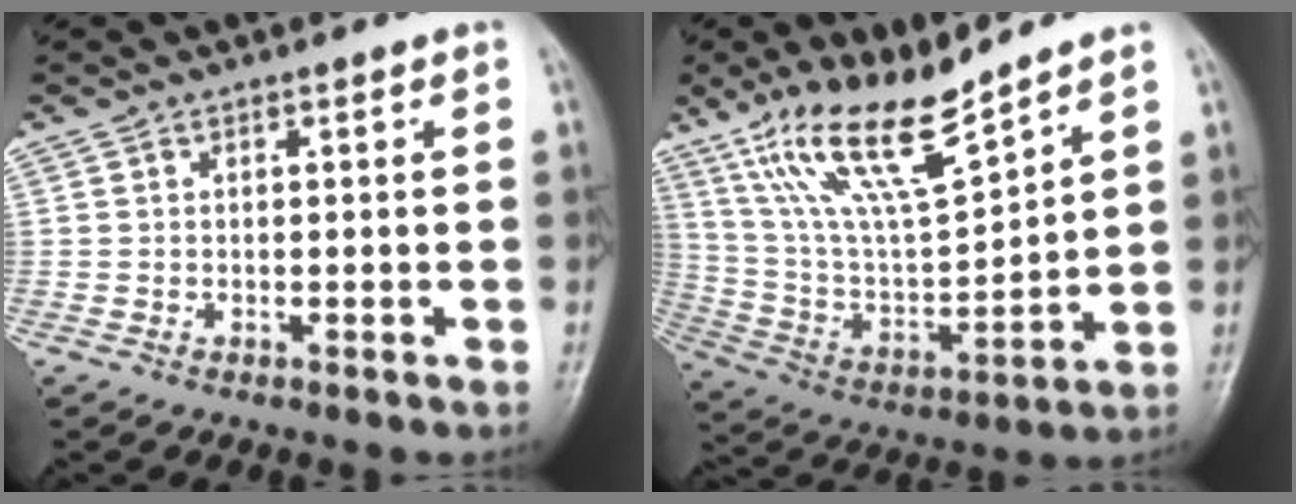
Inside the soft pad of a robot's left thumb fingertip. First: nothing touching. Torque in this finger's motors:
{"motor_torque": [0.22, 0.18, 1.27, -1.50, 0.27]}